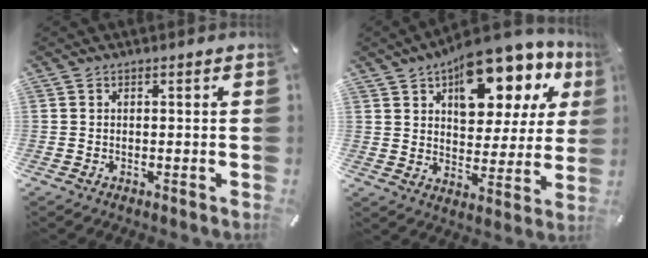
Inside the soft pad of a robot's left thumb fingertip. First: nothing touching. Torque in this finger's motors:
{"motor_torque": [2.50, 2.50, 1.61, -1.16, 0.34]}